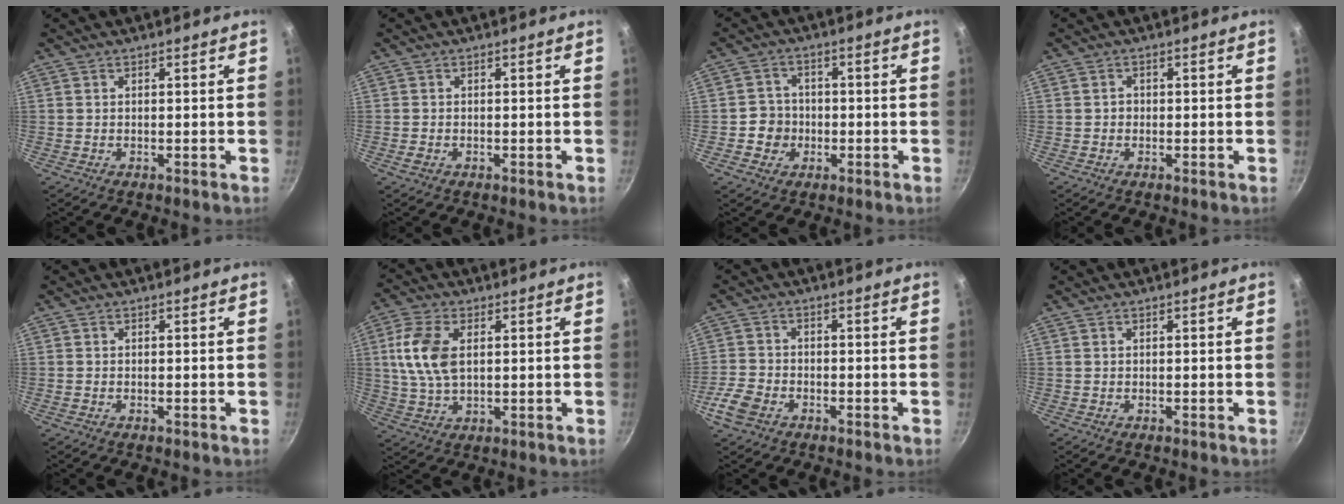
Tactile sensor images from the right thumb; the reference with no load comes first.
{"total": 1.1, "force": [-0.6, 0.7, 0.6], "torque": [-0.014, 0.002, -0.012]}
{"total": 5.0, "force": [-1.4, 4.7, 1.2], "torque": [0.012, 0.016, -0.029]}
{"total": 1.2, "force": [-0.2, 1.1, 0.4], "torque": [-0.004, 0.003, -0.004]}
{"total": 0.0}
{"total": 10.2, "force": [2.0, 5.8, 8.1], "torque": [-0.158, 0.002, 0.037]}
{"total": 5.9, "force": [-3.2, 3.9, 3.0], "torque": [-0.065, 0.021, -0.070]}
{"total": 0.0}